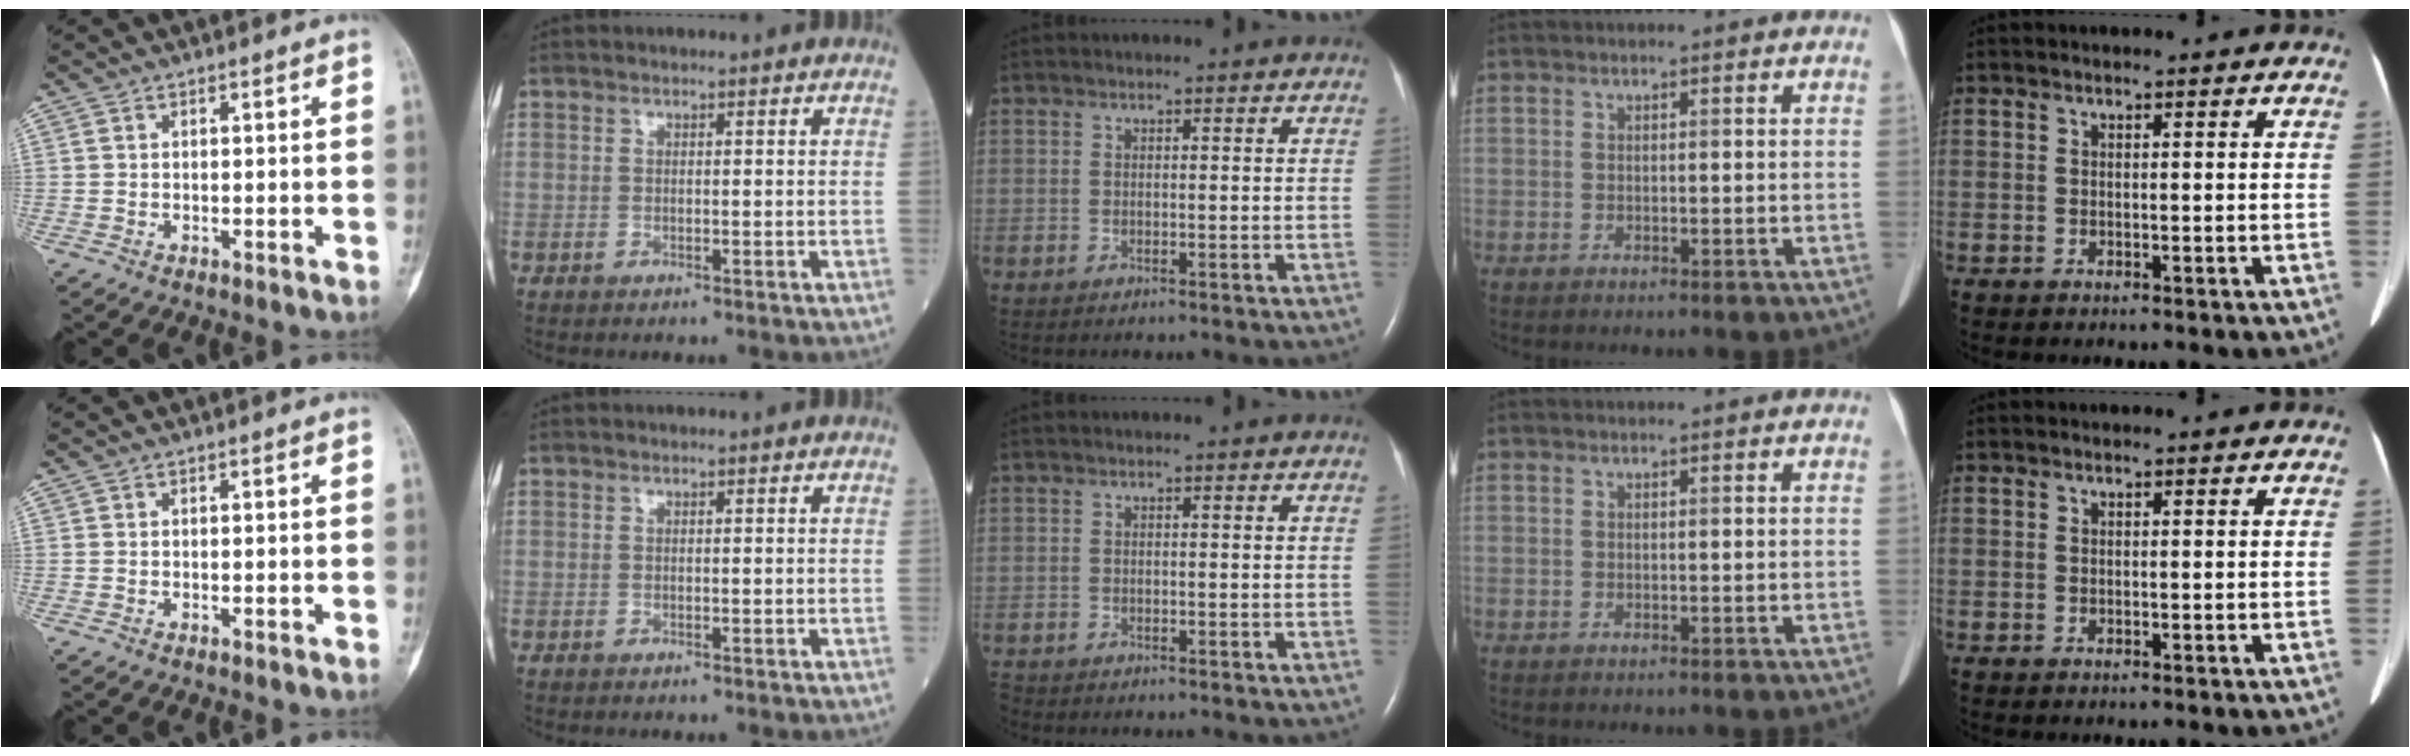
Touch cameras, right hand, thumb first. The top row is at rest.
{"middle": {"total": 1.1, "force": [-1.0, 0.4, 0.2], "torque": [-0.006, -0.003, -0.016]}}